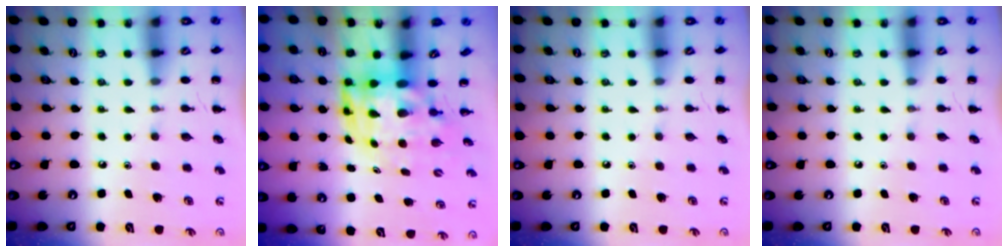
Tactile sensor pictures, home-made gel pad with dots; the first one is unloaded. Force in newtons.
{"total": 5.8, "press": 5.5, "slide": 1.8}
{"total": 0.0}
{"total": 0.0}